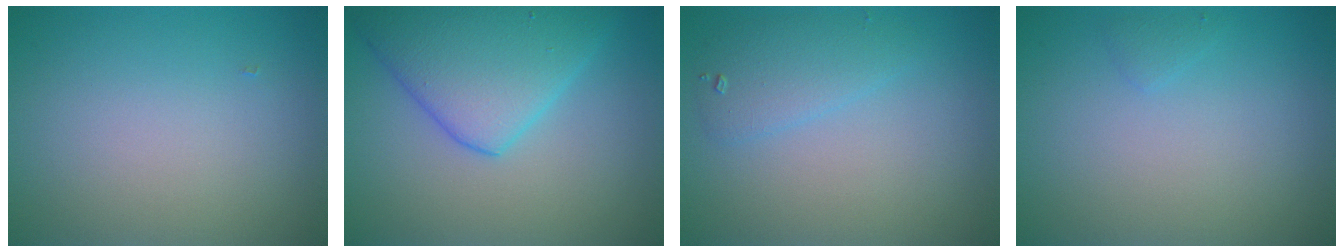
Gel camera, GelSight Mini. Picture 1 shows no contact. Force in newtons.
{"total": 7.1, "press": 7.1, "slide": 0.3}
{"total": 2.4, "press": 2.4, "slide": 0.1}
{"total": 0.6, "press": 0.6, "slide": 0.0}